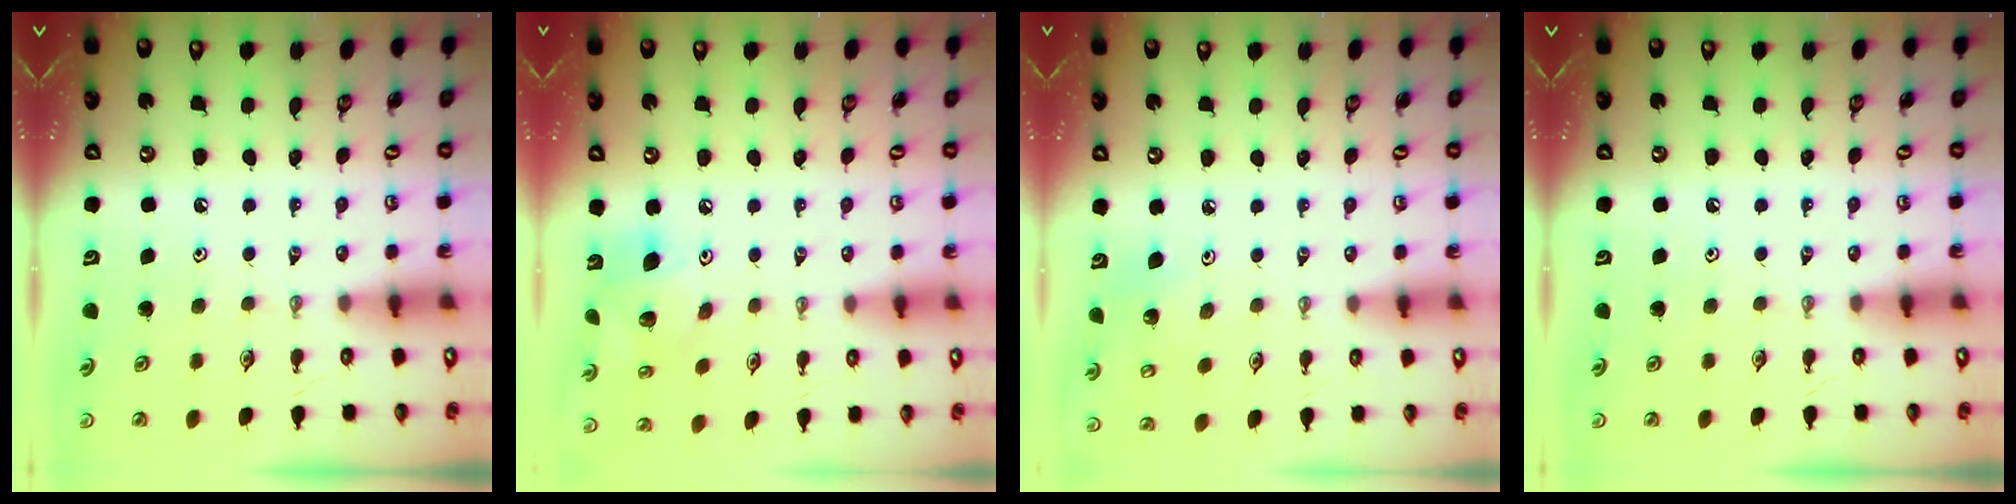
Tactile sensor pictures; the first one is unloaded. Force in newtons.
{"total": 12.9, "press": 12.6, "slide": 2.5}
{"total": 5.1, "press": 4.7, "slide": 2.1}
{"total": 0.0}